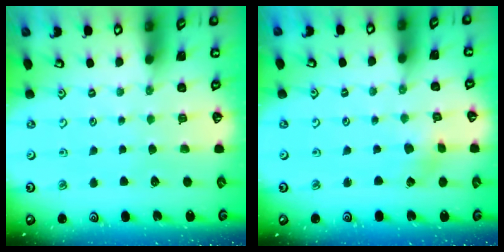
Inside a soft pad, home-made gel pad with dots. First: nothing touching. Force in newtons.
{"total": 1.9, "press": 1.9, "slide": 0.2}